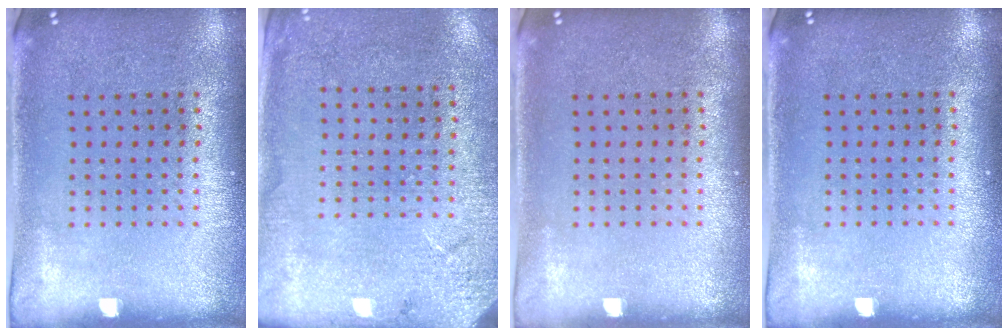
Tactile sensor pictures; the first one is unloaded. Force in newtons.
{"total": 2.6, "press": 2.5, "slide": 0.7}
{"total": 0.0}
{"total": 0.0}